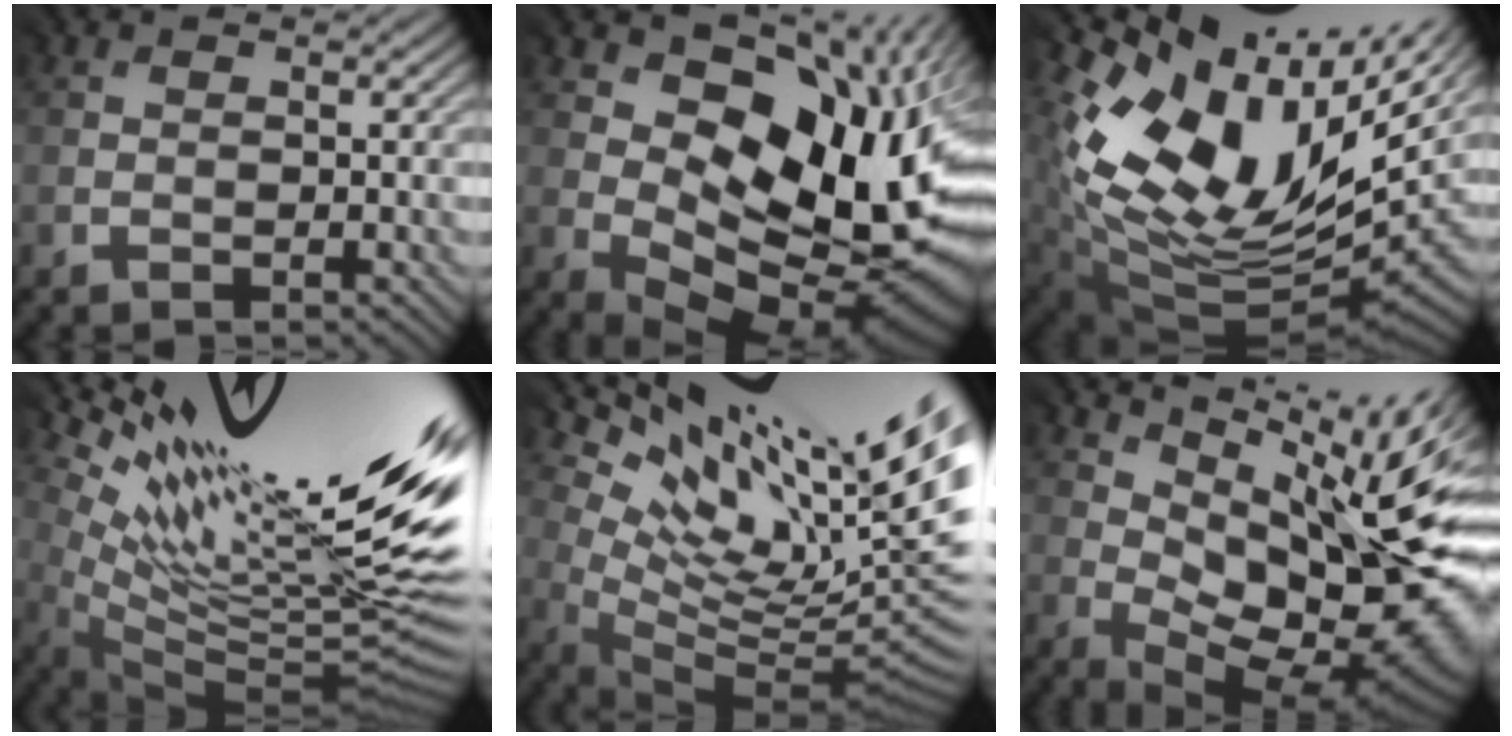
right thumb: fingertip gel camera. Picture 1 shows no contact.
{"total": 16.3, "force": [2.9, 9.9, 12.7], "torque": [-0.175, -0.009, 0.066]}
{"total": 15.8, "force": [4.5, 9.3, 11.9], "torque": [-0.225, -0.028, 0.101]}
{"total": 18.0, "force": [6.5, 4.2, 16.3], "torque": [-0.234, 0.016, 0.123]}
{"total": 16.2, "force": [7.4, 5.4, 13.4], "torque": [-0.205, 0.000, 0.153]}
{"total": 16.8, "force": [2.7, 7.8, 14.7], "torque": [-0.195, -0.007, 0.055]}